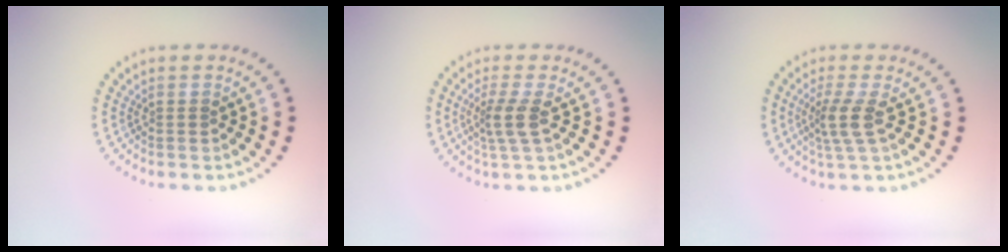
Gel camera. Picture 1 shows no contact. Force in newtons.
{"total": 2.4, "press": 1.8, "slide": 1.5}
{"total": 2.7, "press": 2.2, "slide": 1.7}